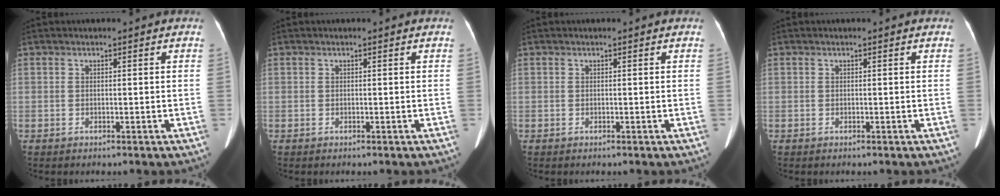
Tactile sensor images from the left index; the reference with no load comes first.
{"total": 0.0}
{"total": 0.0}
{"total": 0.0}